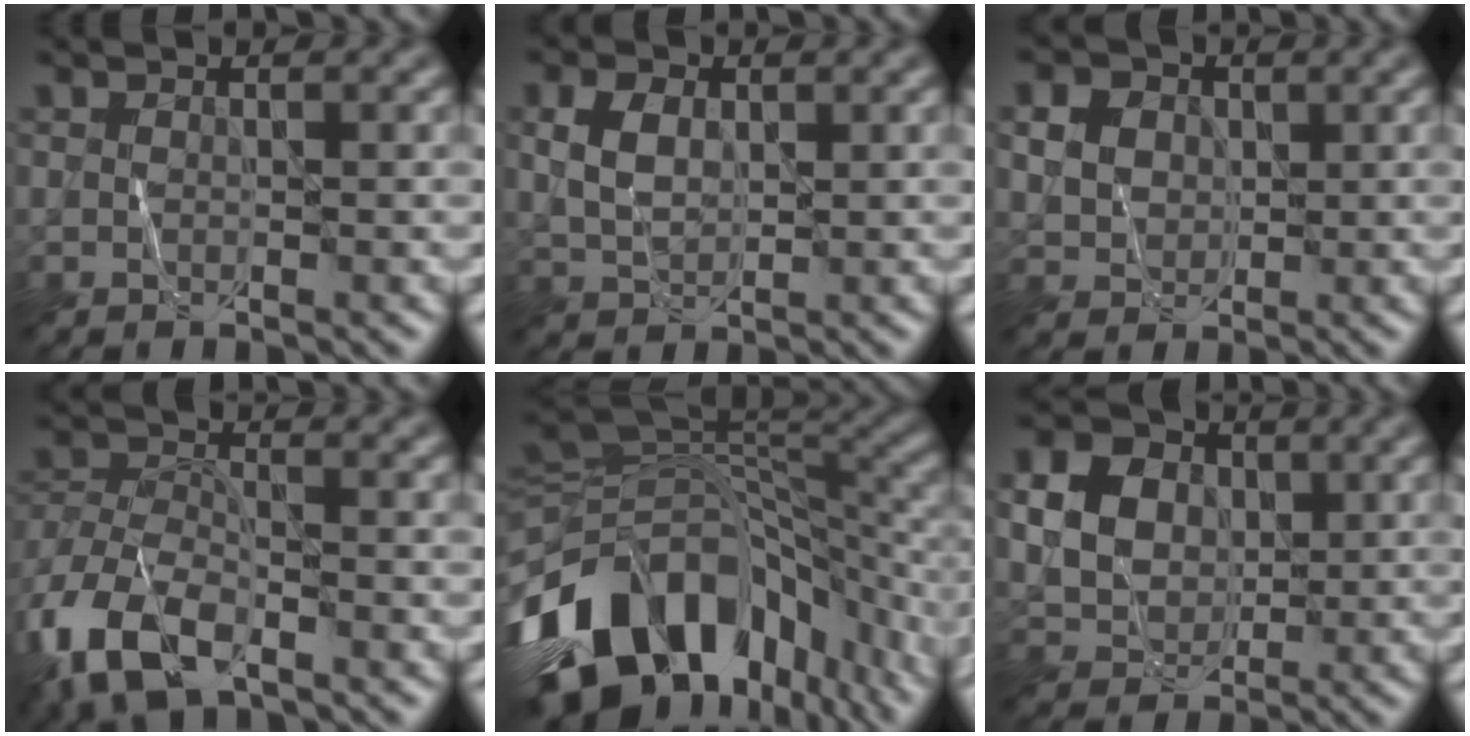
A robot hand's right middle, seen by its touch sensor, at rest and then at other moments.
{"total": 3.1, "force": [0.7, 2.1, 2.2], "torque": [-0.053, 0.004, 0.015]}
{"total": 5.9, "force": [2.1, 4.7, 2.9], "torque": [-0.071, 0.023, 0.032]}
{"total": 8.7, "force": [-5.2, 4.3, 5.5], "torque": [-0.129, -0.013, -0.109]}
{"total": 16.6, "force": [-8.7, 9.7, 10.2], "torque": [-0.205, -0.002, -0.145]}
{"total": 8.6, "force": [2.1, 7.2, 4.3], "torque": [-0.094, 0.024, 0.037]}